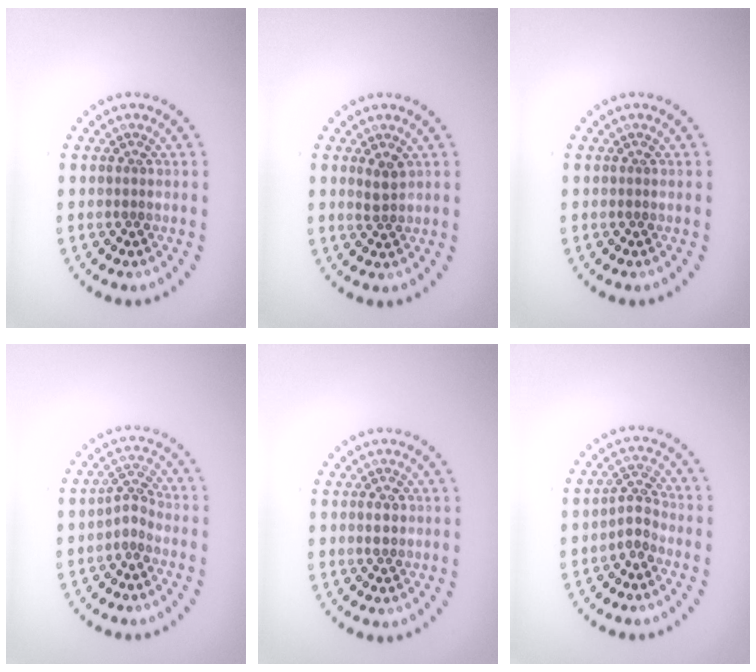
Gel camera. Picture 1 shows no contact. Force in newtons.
{"total": 1.4, "press": 1.3, "slide": 0.7}
{"total": 0.0}
{"total": 1.8, "press": 1.3, "slide": 1.2}
{"total": 1.2, "press": 1.1, "slide": 0.1}
{"total": 2.0, "press": 1.5, "slide": 1.4}